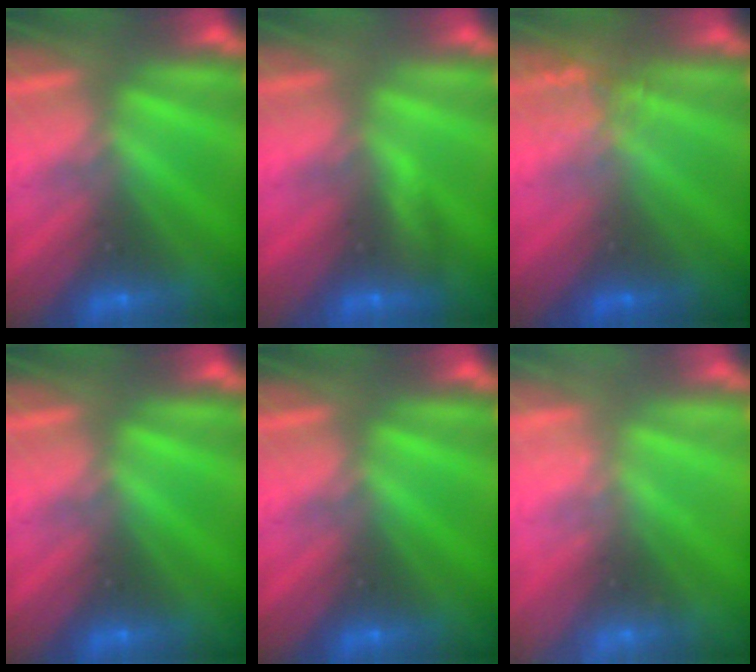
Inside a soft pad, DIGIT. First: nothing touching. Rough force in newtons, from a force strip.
{"total": 3.1}
{"total": 2.7}
{"total": 0.0}
{"total": 0.0}
{"total": 2.3}